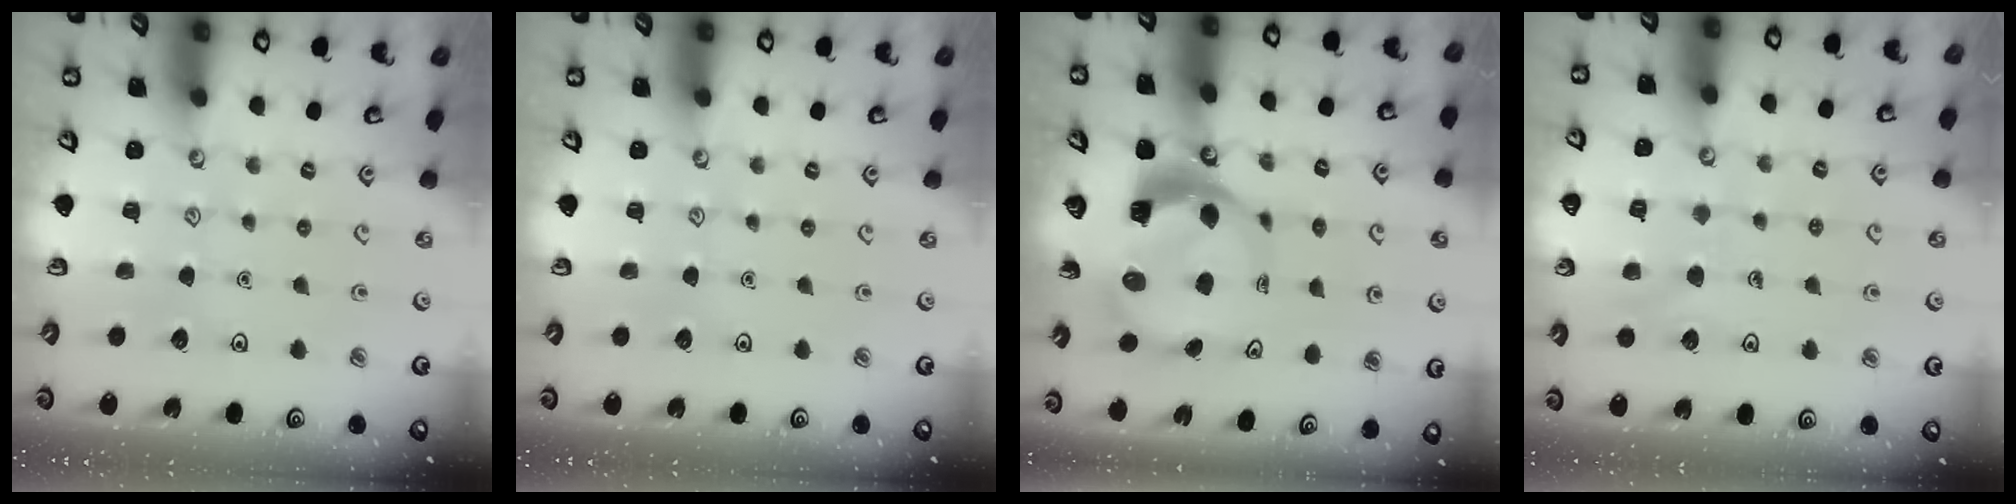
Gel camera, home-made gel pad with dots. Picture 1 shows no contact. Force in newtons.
{"total": 0.0}
{"total": 8.6, "press": 8.5, "slide": 1.1}
{"total": 7.2, "press": 7.2, "slide": 0.5}